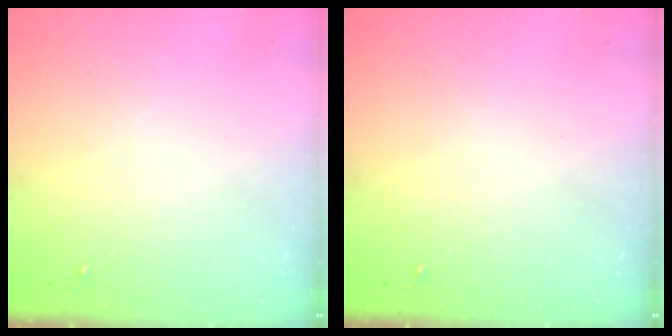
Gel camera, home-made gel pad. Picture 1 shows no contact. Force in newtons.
{"total": 0.0}